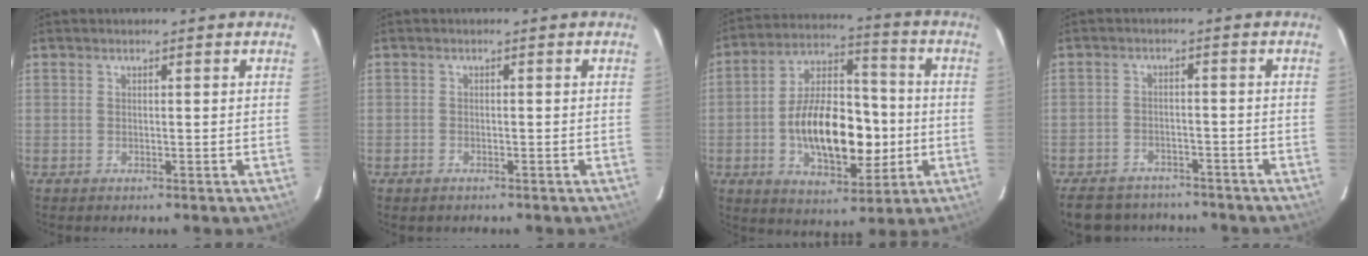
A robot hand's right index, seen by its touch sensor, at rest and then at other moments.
{"total": 1.2, "force": [-0.8, 0.8, 0.1], "torque": [-0.006, 0.002, -0.012]}
{"total": 18.3, "force": [-3.0, 9.9, 15.1], "torque": [-0.267, 0.018, -0.041]}
{"total": 13.3, "force": [-10.7, 6.6, 4.4], "torque": [-0.122, 0.014, -0.149]}